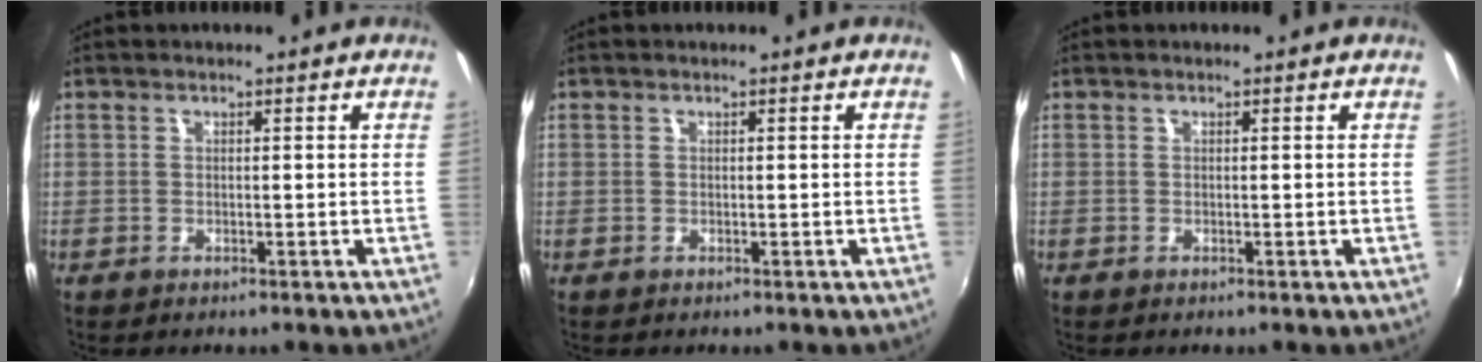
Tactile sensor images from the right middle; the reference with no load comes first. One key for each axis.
{"total": 0.0}
{"total": 0.0}